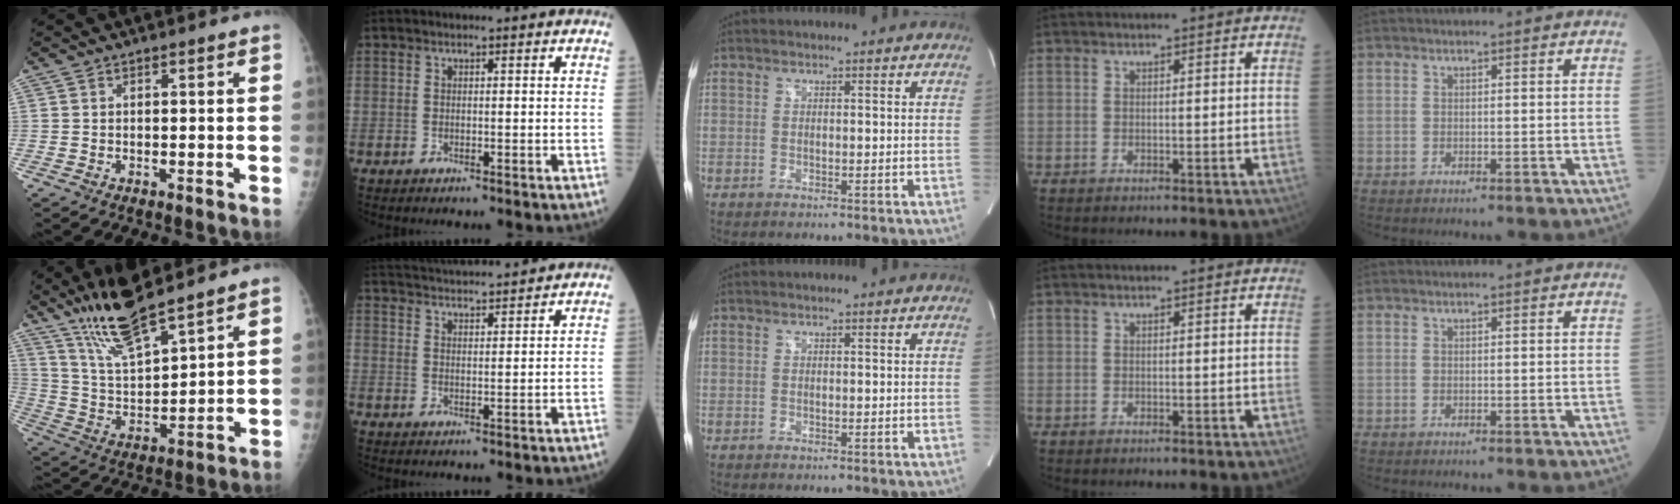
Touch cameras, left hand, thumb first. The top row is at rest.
{"thumb": {"total": 13.6, "force": [10.8, 2.4, 7.9], "torque": [-0.139, -0.059, 0.213]}, "index": {"total": 14.0, "force": [13.3, 0.9, 4.1], "torque": [-0.085, 0.034, 0.206]}}